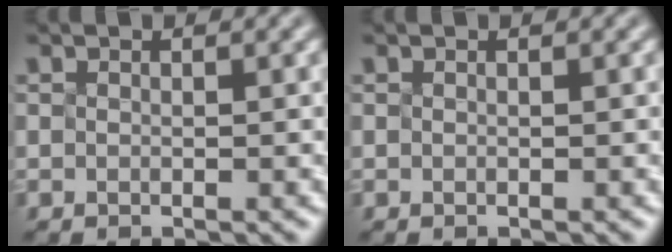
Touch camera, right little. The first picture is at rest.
{"total": 0.0}